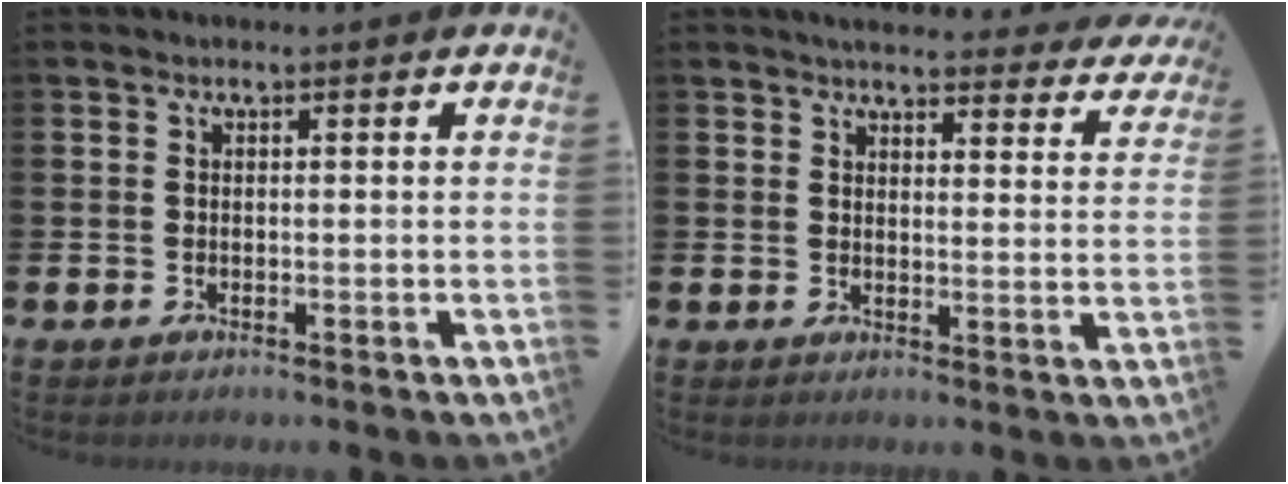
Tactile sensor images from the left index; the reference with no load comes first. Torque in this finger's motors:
{"motor_torque": [0.99, -1.16, 0.07, 0.10]}